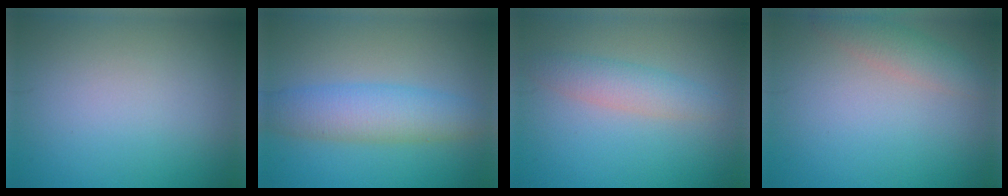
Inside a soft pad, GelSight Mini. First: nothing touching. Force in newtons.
{"total": 4.9, "press": 4.9, "slide": 0.1}
{"total": 2.8, "press": 2.8, "slide": 0.1}
{"total": 2.4, "press": 2.4, "slide": 0.2}